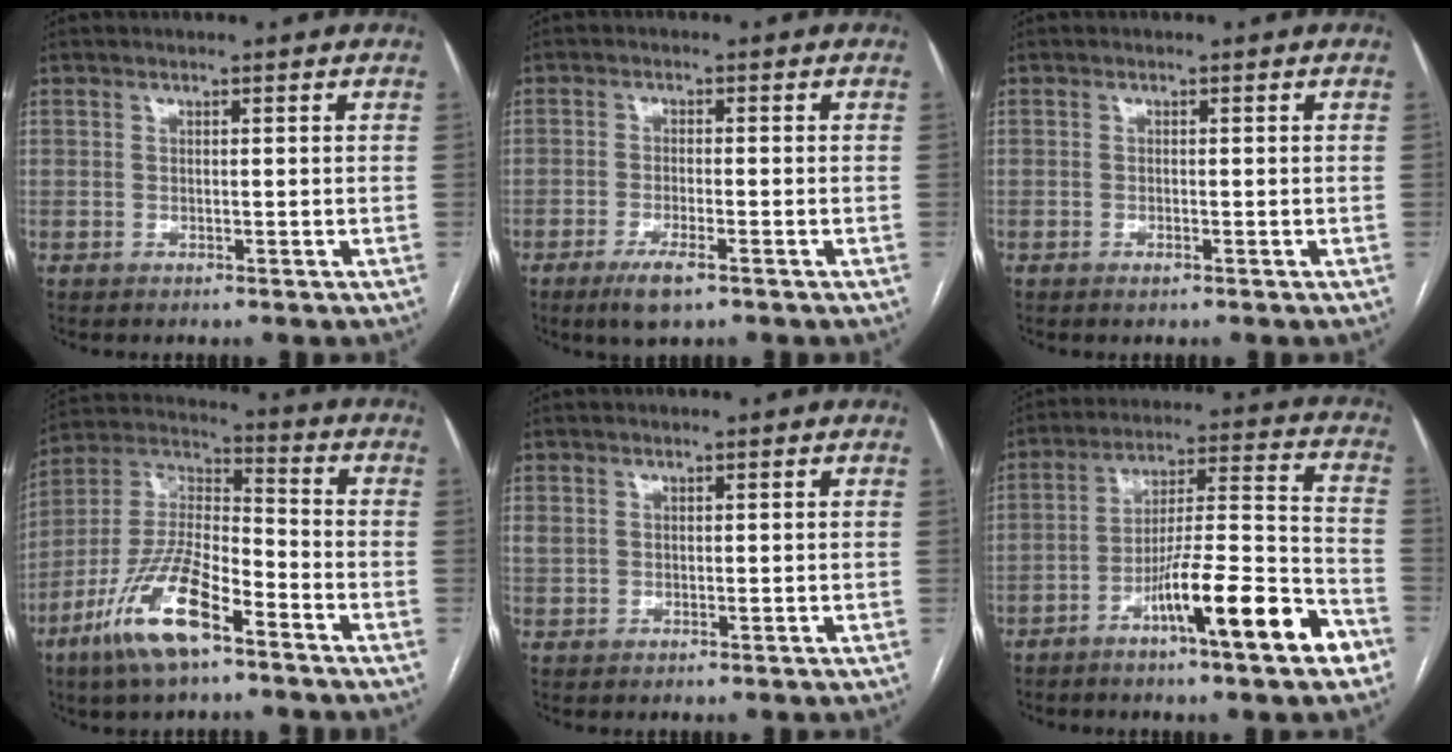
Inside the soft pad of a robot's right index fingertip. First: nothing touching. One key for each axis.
{"total": 4.7, "fx": -2.9, "fy": 0.8, "fz": 3.5, "tx": -0.072, "ty": -0.009, "tz": -0.049}
{"total": 0.7, "fx": -0.5, "fy": 0.1, "fz": 0.5, "tx": -0.007, "ty": 0.000, "tz": -0.006}
{"total": 14.8, "fx": -8.4, "fy": 4.0, "fz": 11.5, "tx": -0.236, "ty": -0.005, "tz": -0.157}
{"total": 1.6, "fx": 0.6, "fy": 1.2, "fz": 0.9, "tx": -0.023, "ty": 0.010, "tz": 0.019}
{"total": 15.5, "fx": -8.4, "fy": 1.1, "fz": 13.0, "tx": -0.203, "ty": 0.001, "tz": -0.132}